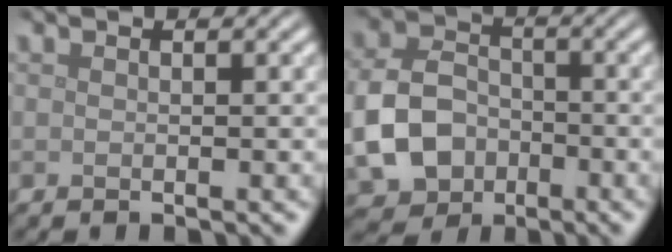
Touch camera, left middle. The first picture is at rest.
{"total": 6.7, "force": [-2.0, 5.3, 3.7], "torque": [-0.082, -0.005, -0.042]}